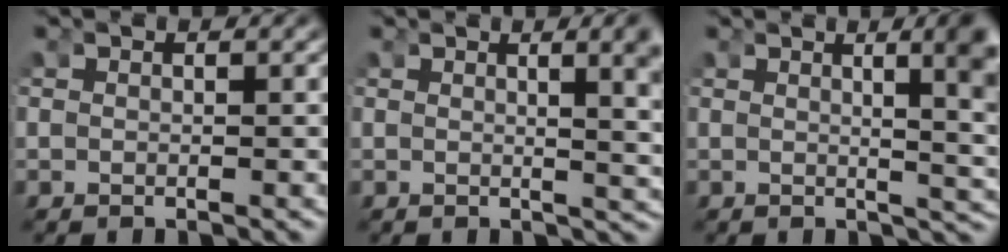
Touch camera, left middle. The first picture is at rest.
{"total": 4.7, "force": [1.7, 0.8, 4.4], "torque": [-0.035, 0.010, 0.019]}
{"total": 6.6, "force": [1.8, 1.7, 6.1], "torque": [-0.051, 0.012, 0.022]}